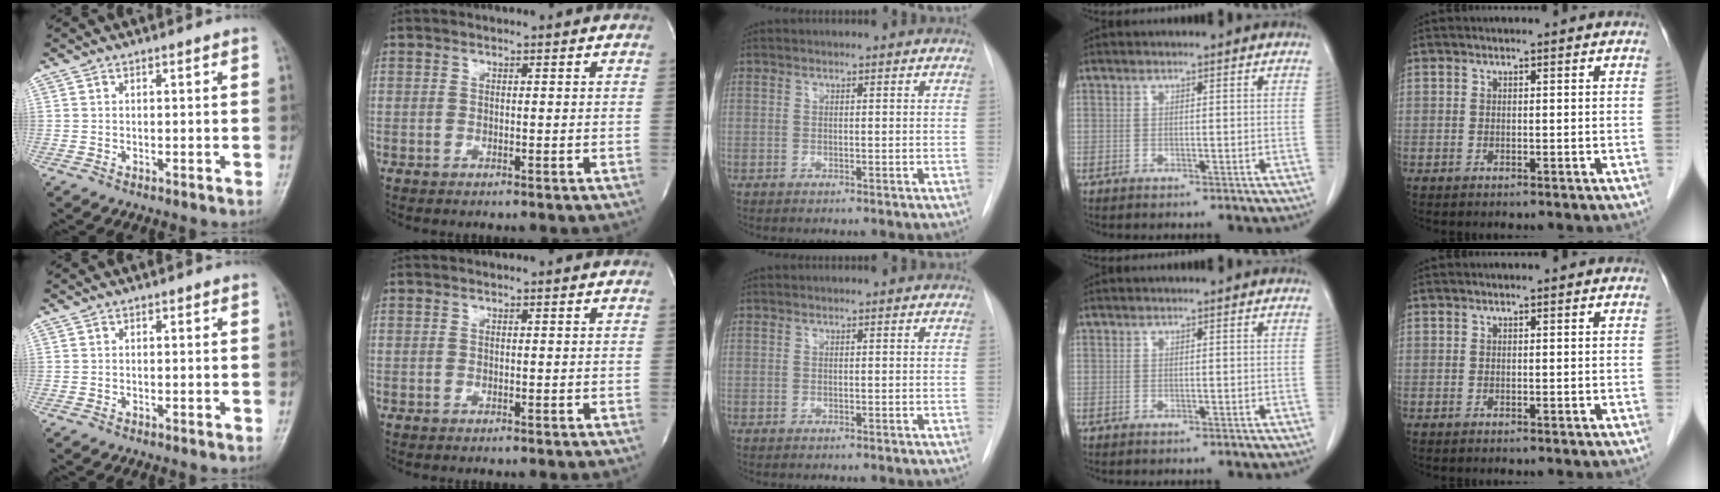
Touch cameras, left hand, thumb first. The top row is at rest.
{}